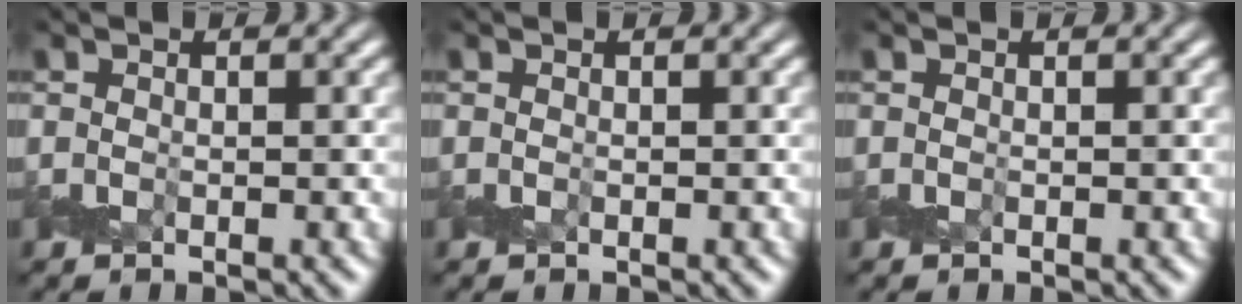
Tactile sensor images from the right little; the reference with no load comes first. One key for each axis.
{"total": 0.0}
{"total": 0.0}